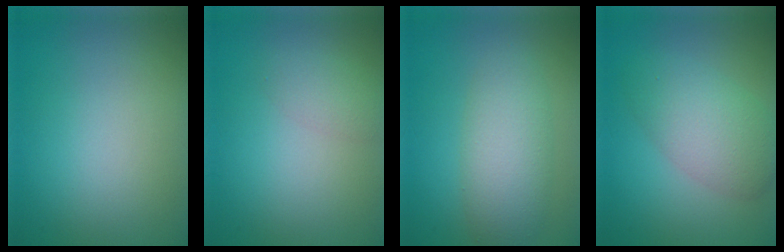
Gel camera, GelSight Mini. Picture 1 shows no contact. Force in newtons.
{"total": 1.7, "press": 1.7, "slide": 0.0}
{"total": 4.5, "press": 4.5, "slide": 0.2}
{"total": 4.8, "press": 4.8, "slide": 0.2}